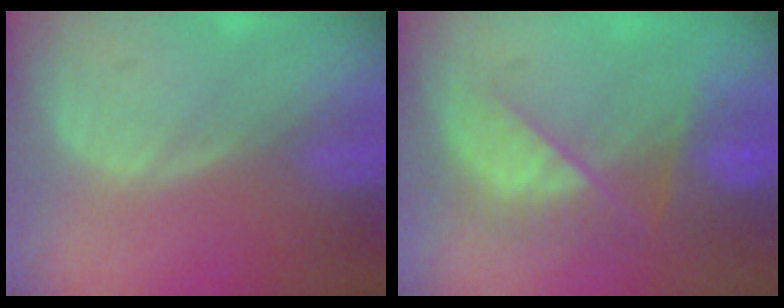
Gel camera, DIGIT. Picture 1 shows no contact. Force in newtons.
{"total": 8.1, "press": 7.3, "slide": 3.3}